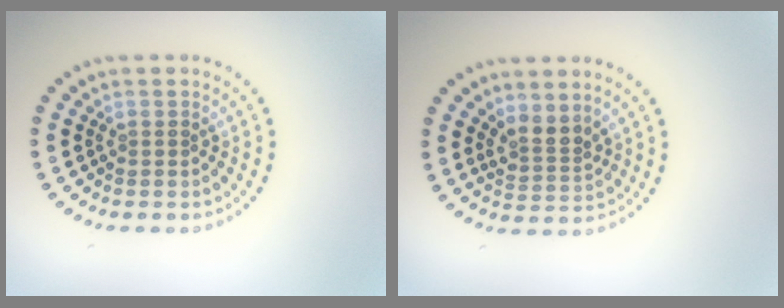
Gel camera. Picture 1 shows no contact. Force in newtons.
{"total": 2.4, "press": 1.8, "slide": 1.6}